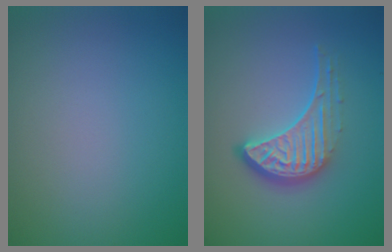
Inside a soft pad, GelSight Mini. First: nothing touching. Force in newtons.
{"total": 4.6, "press": 3.3, "slide": 3.3}